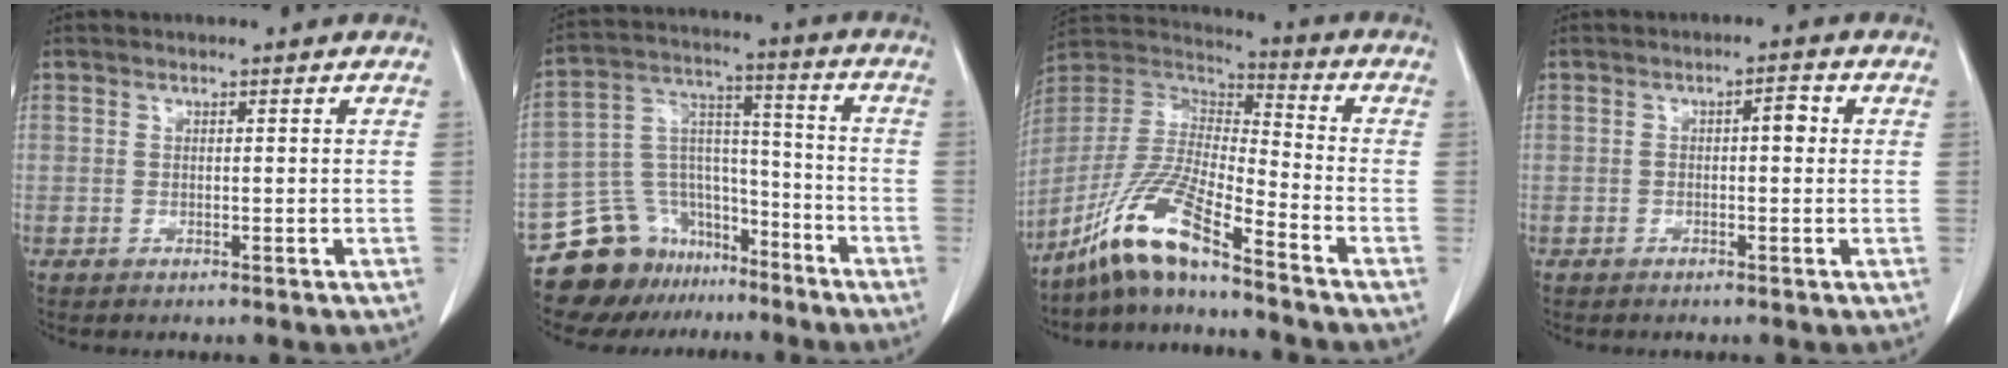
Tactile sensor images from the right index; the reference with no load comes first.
{"total": 13.6, "force": [-10.7, 8.0, 2.4], "torque": [-0.046, 0.079, -0.180]}
{"total": 12.8, "force": [-9.5, 0.7, 8.5], "torque": [-0.184, -0.009, -0.184]}
{"total": 2.3, "force": [0.3, 0.8, 2.1], "torque": [-0.027, 0.013, 0.005]}